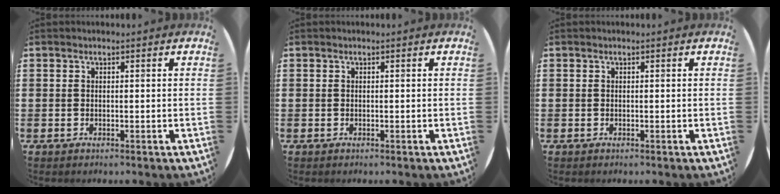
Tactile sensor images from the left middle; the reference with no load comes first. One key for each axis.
{"total": 0.0}
{"total": 0.0}